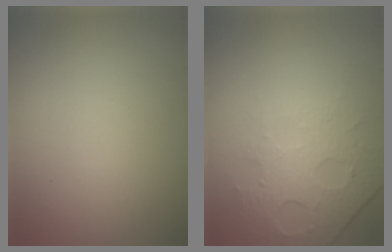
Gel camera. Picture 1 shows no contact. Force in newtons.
{"total": 4.8, "press": 3.2, "slide": 3.6}